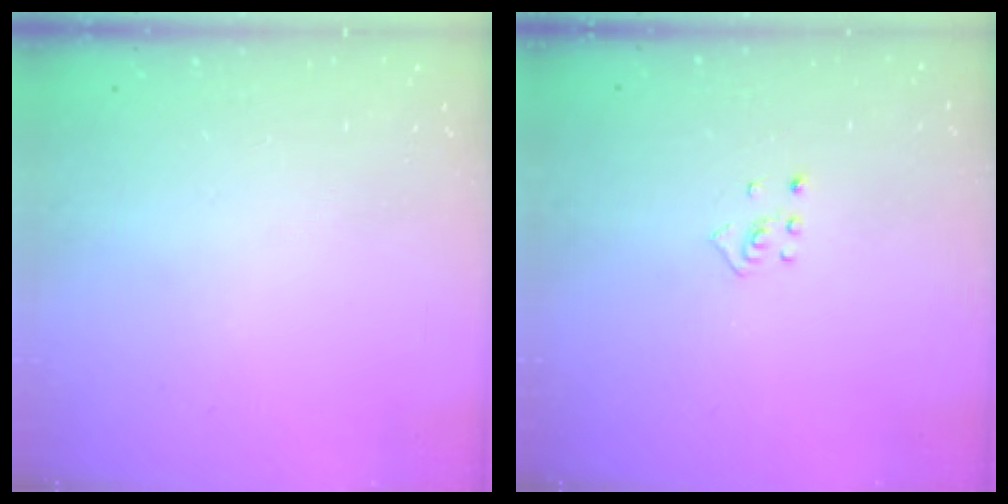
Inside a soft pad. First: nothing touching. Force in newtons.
{"total": 2.0, "press": 1.9, "slide": 0.8}